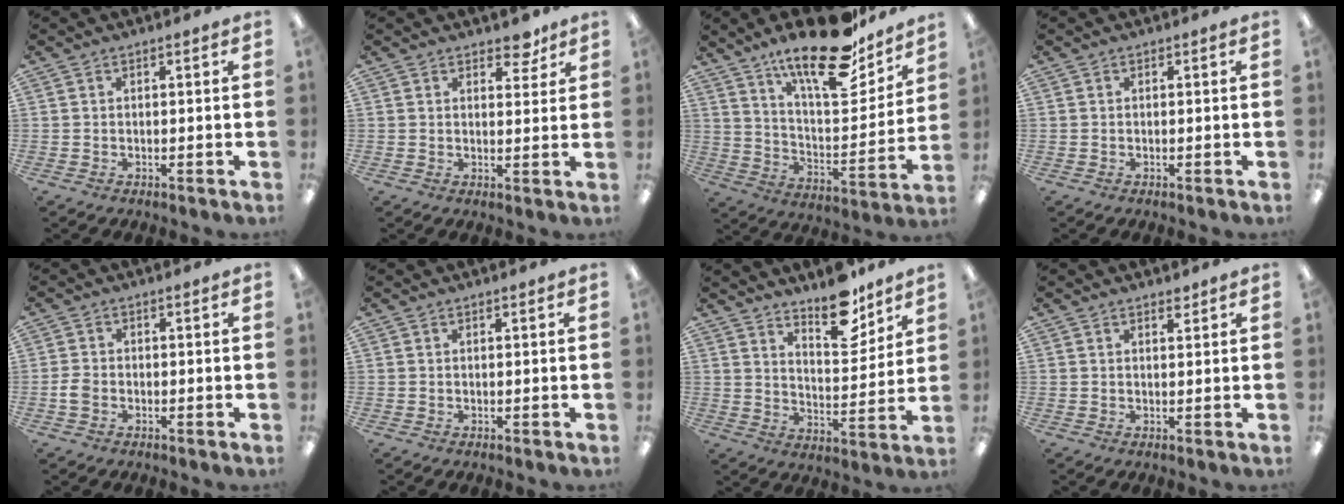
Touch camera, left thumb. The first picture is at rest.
{"total": 4.9, "force": [3.8, 2.3, 2.0], "torque": [-0.007, -0.022, 0.063]}
{"total": 22.4, "force": [16.9, 6.7, 13.1], "torque": [-0.210, -0.112, 0.283]}
{"total": 0.0}
{"total": 2.6, "force": [-0.7, 1.8, 1.7], "torque": [-0.038, 0.003, -0.015]}
{"total": 0.6, "force": [0.5, 0.0, 0.4], "torque": [-0.008, 0.002, 0.008]}
{"total": 13.3, "force": [10.6, 5.2, 6.2], "torque": [-0.073, -0.076, 0.186]}
{"total": 1.7, "force": [1.5, 0.5, 0.6], "torque": [-0.006, -0.004, 0.026]}